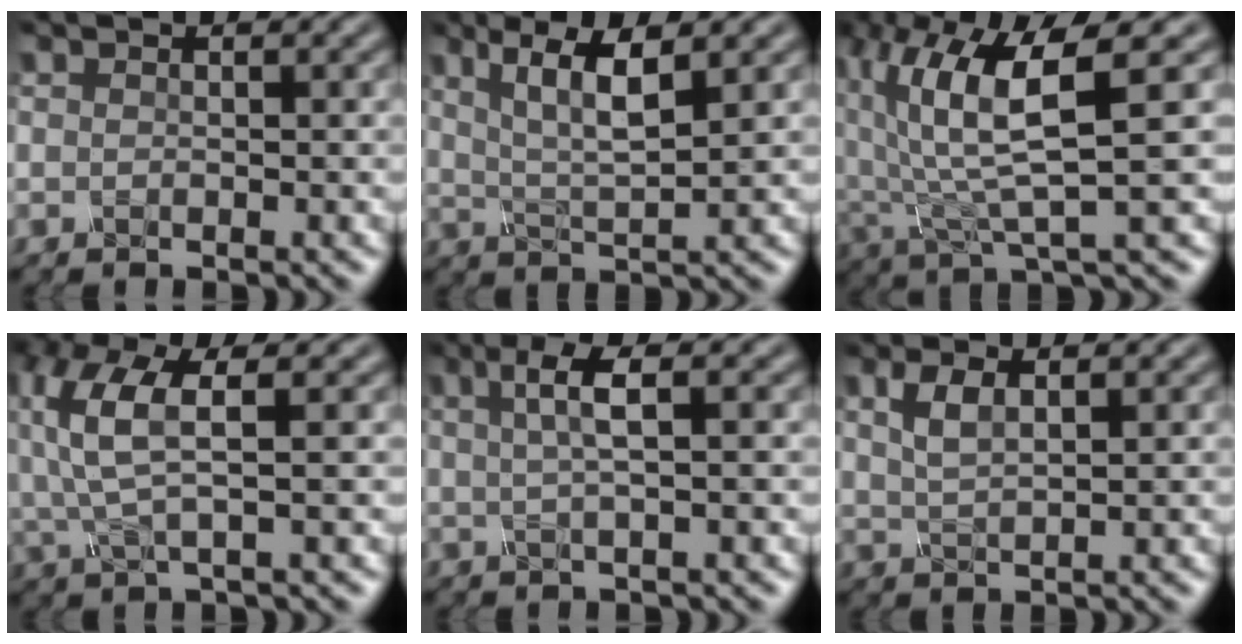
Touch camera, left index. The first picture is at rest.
{"total": 5.0, "force": [1.9, 1.2, 4.5], "torque": [-0.085, -0.005, 0.035]}
{"total": 8.3, "force": [1.7, 2.4, 7.7], "torque": [-0.161, 0.001, 0.031]}
{"total": 5.5, "force": [0.9, 2.1, 5.0], "torque": [-0.129, 0.006, 0.016]}
{"total": 3.3, "force": [0.6, 0.7, 3.1], "torque": [-0.053, 0.004, 0.010]}
{"total": 2.5, "force": [0.9, 0.9, 2.1], "torque": [-0.049, 0.000, 0.020]}